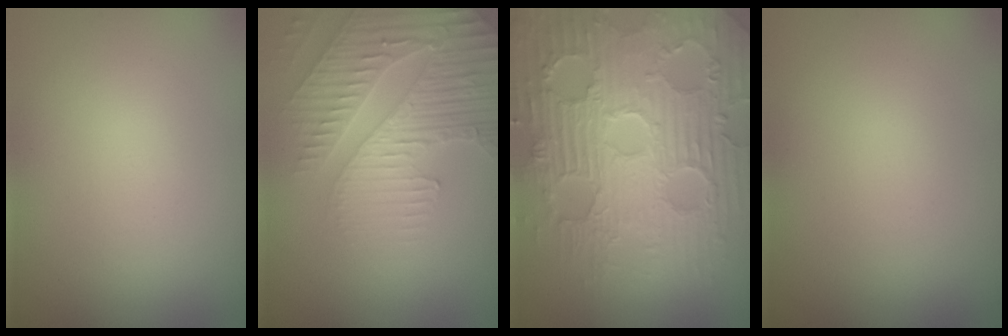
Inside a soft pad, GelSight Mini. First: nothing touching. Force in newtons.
{"total": 4.5, "press": 4.3, "slide": 1.2}
{"total": 9.1, "press": 6.7, "slide": 6.2}
{"total": 0.0}